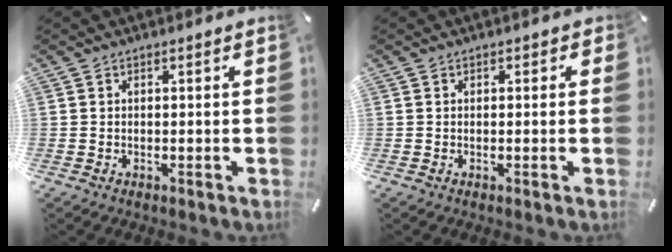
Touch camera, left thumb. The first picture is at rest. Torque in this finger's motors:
{"motor_torque": [-0.05, -0.25, 0.00, 0.03, -0.11]}